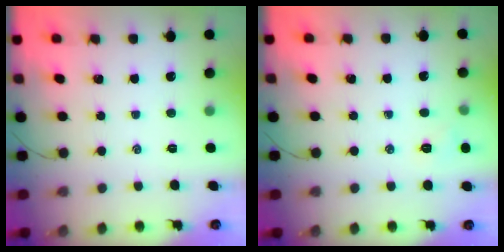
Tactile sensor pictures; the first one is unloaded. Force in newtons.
{"total": 5.4, "press": 5.3, "slide": 1.3}